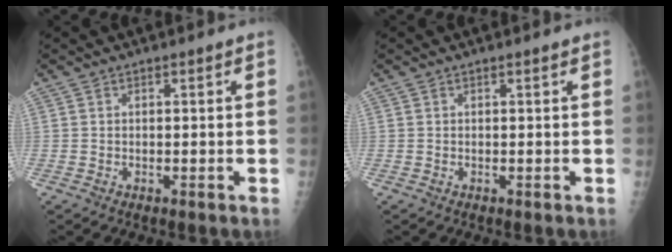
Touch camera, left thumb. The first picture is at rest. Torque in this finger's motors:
{"motor_torque": [0.00, 0.00, -0.04, -0.04, 0.00]}